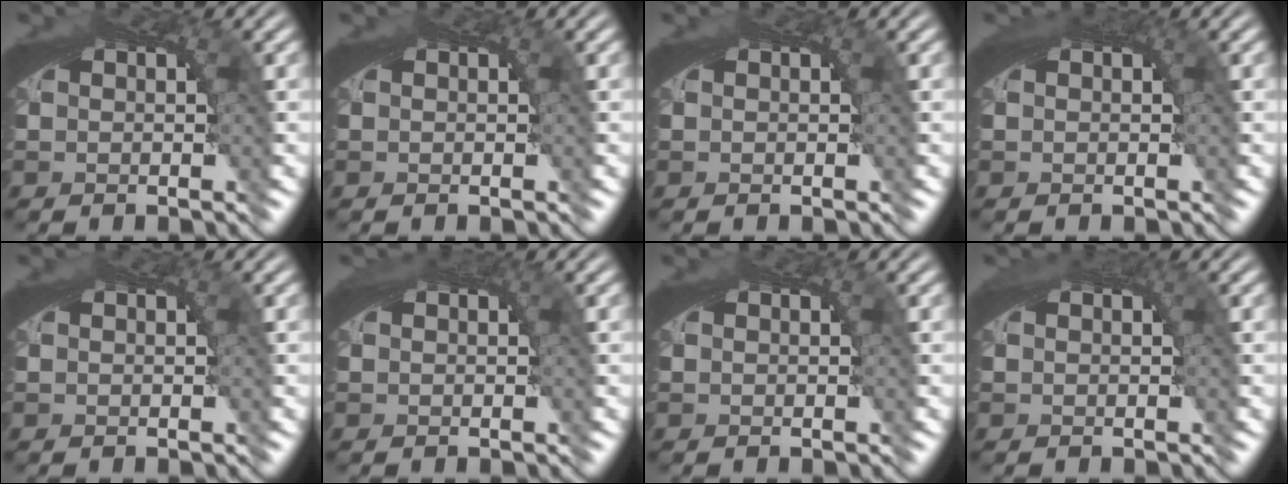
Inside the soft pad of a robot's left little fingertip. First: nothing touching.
{"total": 0.0}
{"total": 0.0}
{"total": 0.9, "force": [0.4, 0.4, 0.7], "torque": [-0.011, 0.003, 0.005]}
{"total": 0.0}
{"total": 0.6, "force": [0.3, 0.3, 0.5], "torque": [-0.008, 0.001, 0.004]}
{"total": 0.0}
{"total": 0.0}